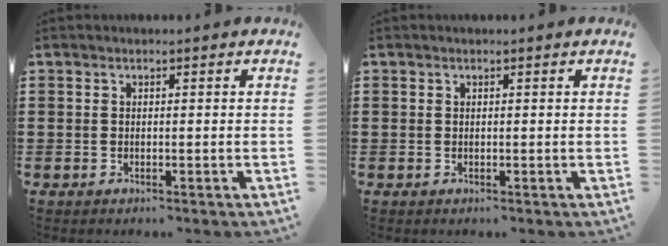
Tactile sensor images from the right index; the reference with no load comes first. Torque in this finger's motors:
{"motor_torque": [-0.16, 0.05, 0.00, -0.01]}